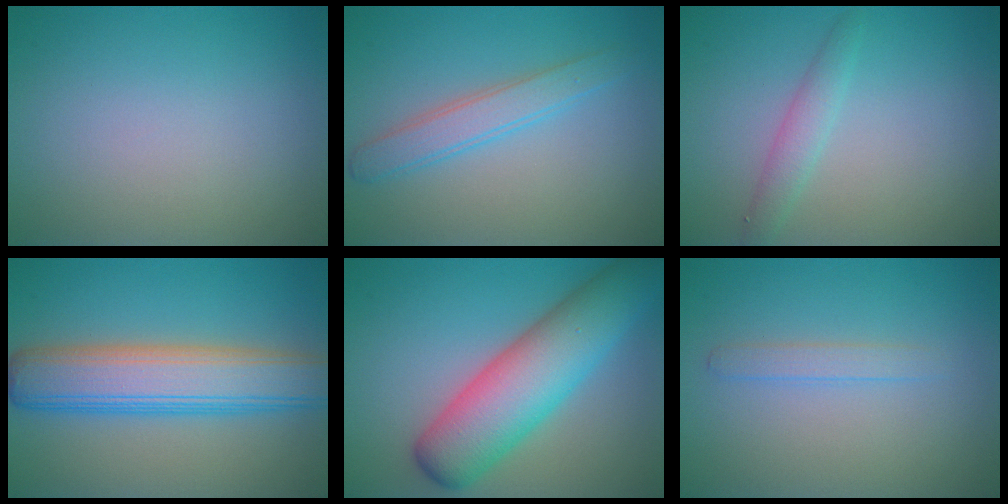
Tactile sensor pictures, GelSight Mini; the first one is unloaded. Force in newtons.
{"total": 2.8, "press": 2.8, "slide": 0.2}
{"total": 1.9, "press": 1.9, "slide": 0.1}
{"total": 8.1, "press": 8.1, "slide": 0.3}
{"total": 9.1, "press": 9.1, "slide": 0.2}
{"total": 1.3, "press": 1.3, "slide": 0.1}